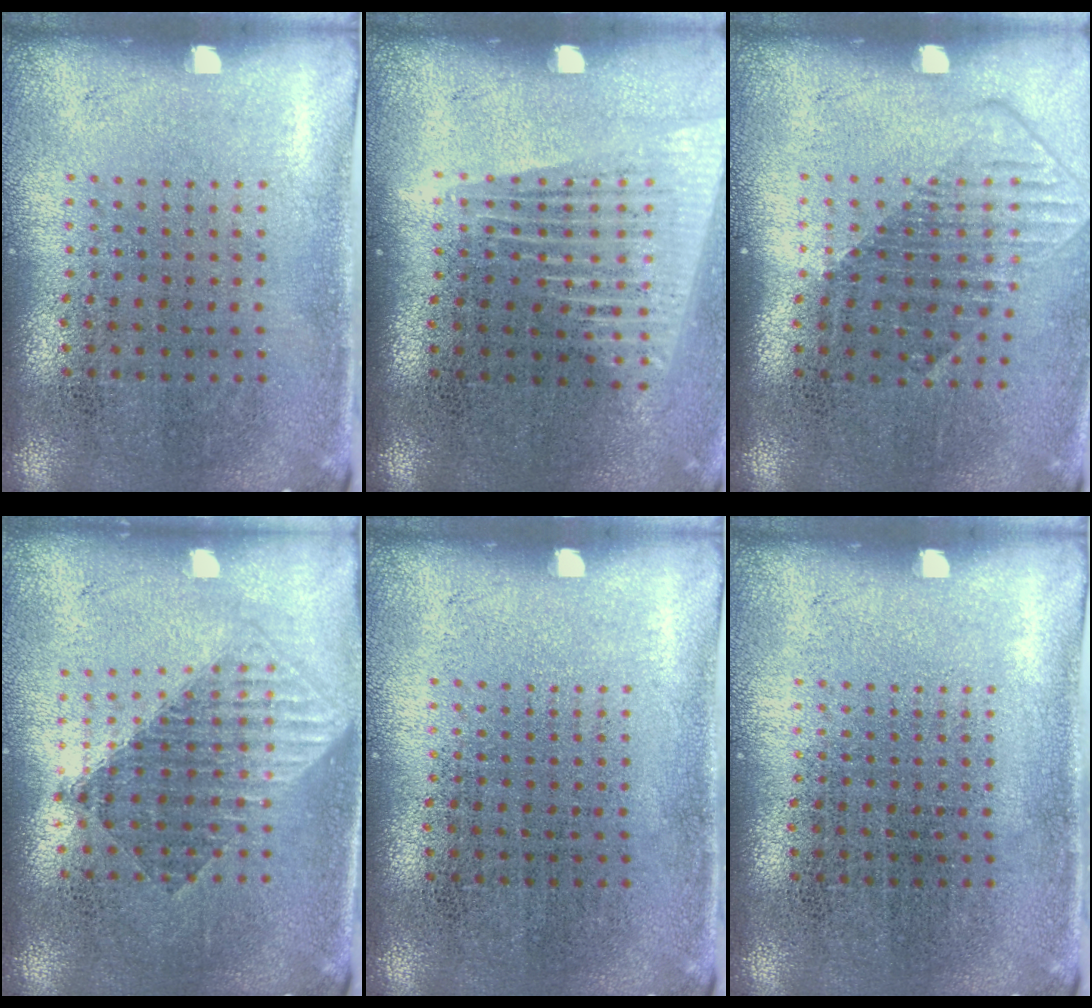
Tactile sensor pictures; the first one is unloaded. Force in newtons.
{"total": 1.6, "press": 1.4, "slide": 0.7}
{"total": 1.4, "press": 1.1, "slide": 0.9}
{"total": 1.5, "press": 1.3, "slide": 0.7}
{"total": 0.0}
{"total": 0.0}